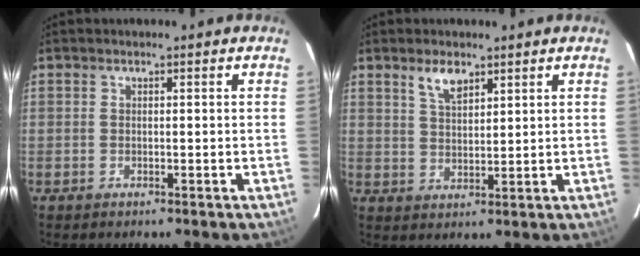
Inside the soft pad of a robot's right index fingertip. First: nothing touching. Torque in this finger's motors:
{"motor_torque": [0.30, 0.16, 0.09, 0.05]}